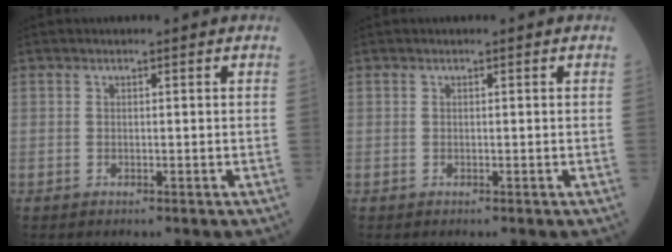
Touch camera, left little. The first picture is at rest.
{"total": 0.0}